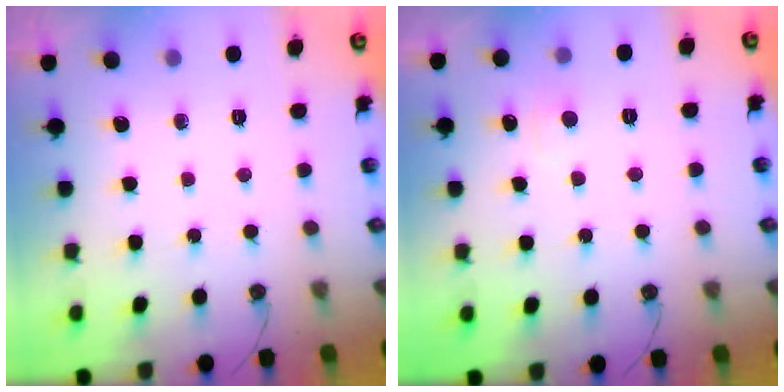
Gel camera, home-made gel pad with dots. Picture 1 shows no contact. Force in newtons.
{"total": 3.1, "press": 3.1, "slide": 0.4}